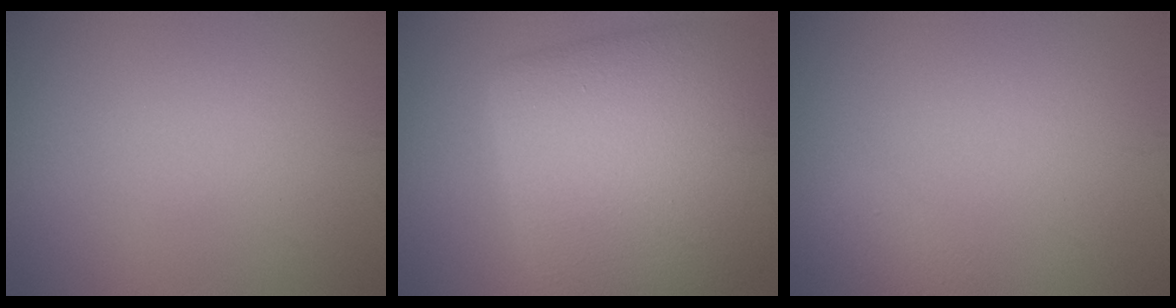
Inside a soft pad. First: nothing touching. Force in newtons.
{"total": 11.3, "press": 11.3, "slide": 0.8}
{"total": 1.2, "press": 1.2, "slide": 0.1}